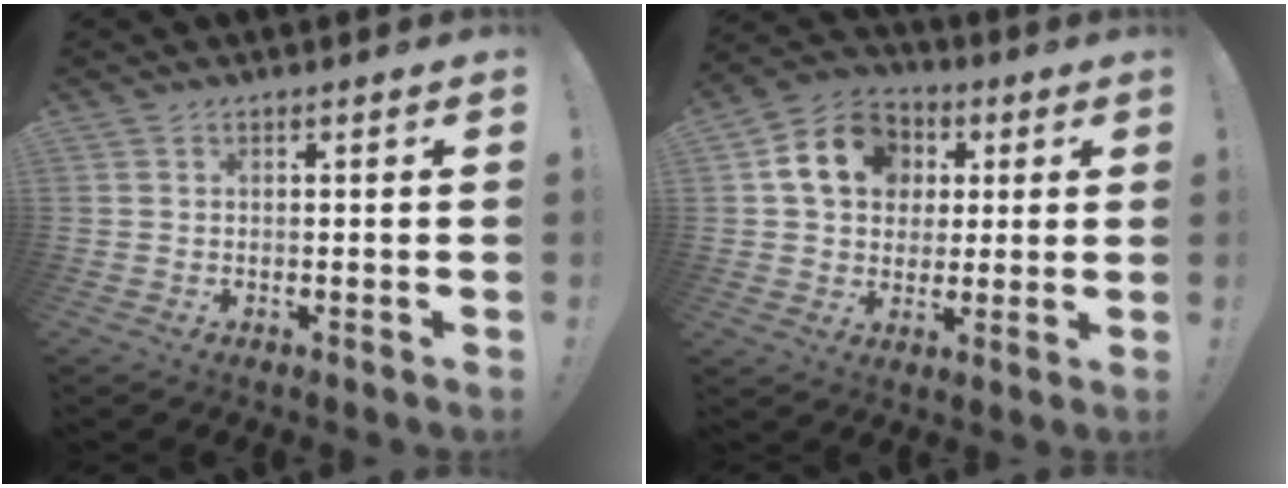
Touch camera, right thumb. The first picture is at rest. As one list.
[{"total": 14.9, "force": [4.2, 12.1, 7.5], "torque": [-0.107, 0.003, 0.087]}]